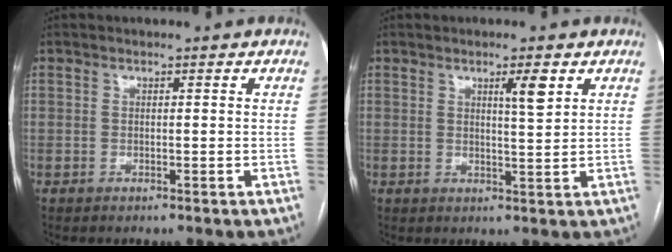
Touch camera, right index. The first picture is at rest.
{"total": 3.5, "force": [1.8, 0.2, 3.0], "torque": [-0.048, -0.004, 0.029]}